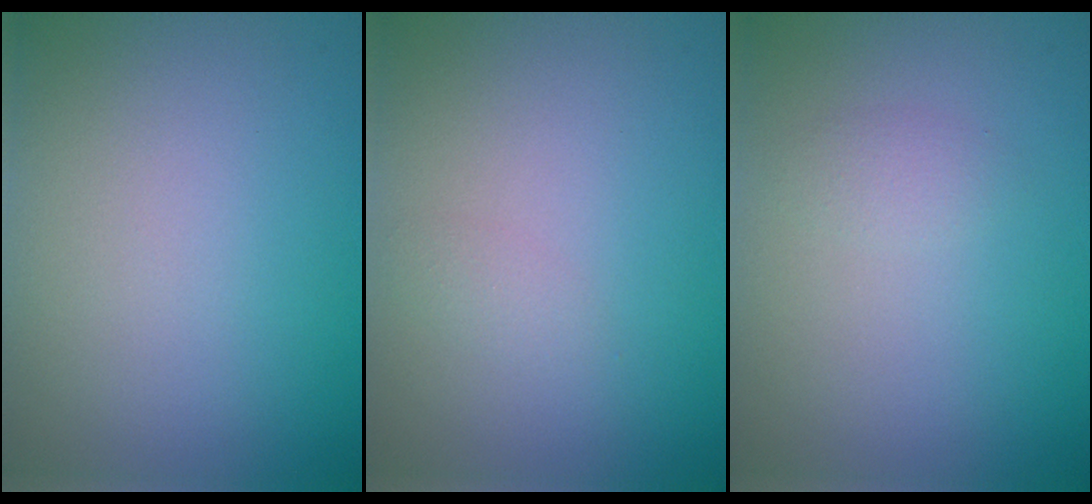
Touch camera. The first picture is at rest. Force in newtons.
{"total": 0.8, "press": 0.8, "slide": 0.0}
{"total": 0.9, "press": 0.9, "slide": 0.0}